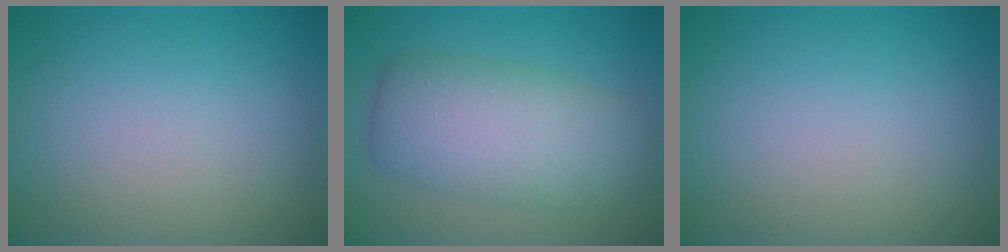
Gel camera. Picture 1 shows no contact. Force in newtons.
{"total": 7.0, "press": 7.0, "slide": 0.2}
{"total": 0.0}